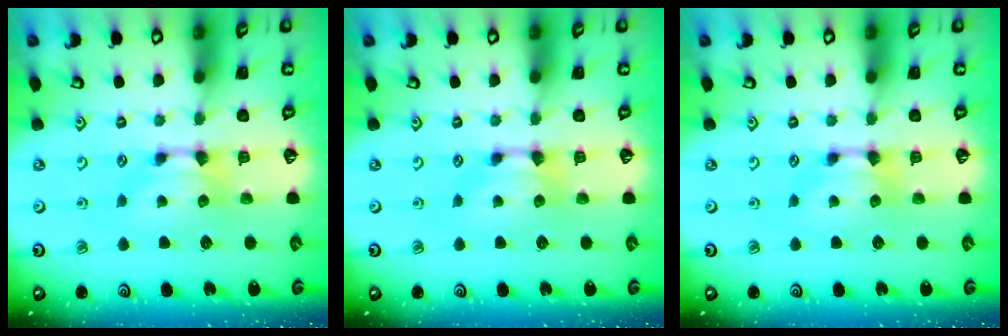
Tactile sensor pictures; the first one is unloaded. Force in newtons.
{"total": 0.0}
{"total": 0.0}